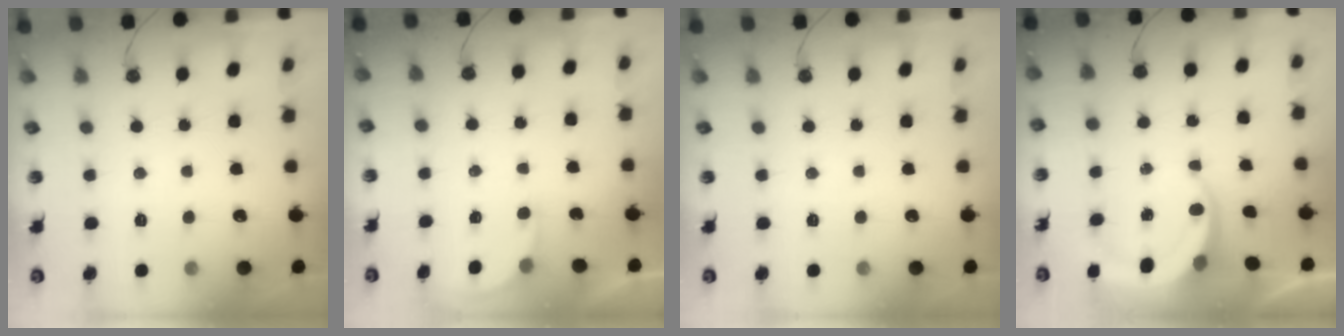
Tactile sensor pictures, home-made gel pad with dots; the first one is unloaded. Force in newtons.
{"total": 2.1, "press": 2.1, "slide": 0.1}
{"total": 0.0}
{"total": 5.5, "press": 5.5, "slide": 0.5}